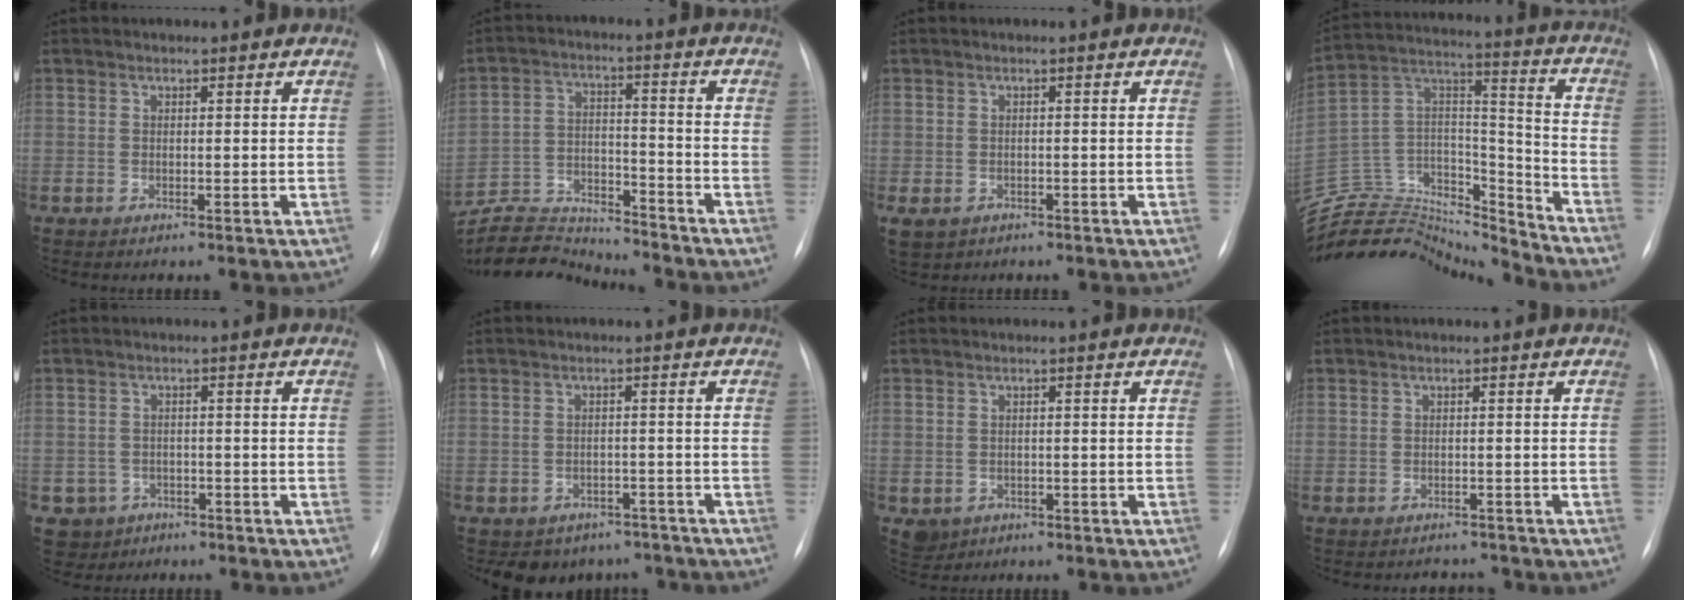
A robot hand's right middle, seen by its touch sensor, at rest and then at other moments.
{"total": 12.4, "force": [-12.3, 0.7, 0.8], "torque": [-0.019, 0.022, -0.209]}
{"total": 5.5, "force": [-3.0, 4.1, 2.2], "torque": [-0.054, -0.002, -0.036]}
{"total": 24.6, "force": [-23.6, 4.8, 5.0], "torque": [-0.123, 0.035, -0.388]}
{"total": 4.9, "force": [-2.6, 4.2, 0.0], "torque": [-0.003, 0.010, -0.036]}
{"total": 8.0, "force": [-6.4, 4.7, 0.7], "torque": [0.002, 0.017, -0.073]}
{"total": 2.6, "force": [-1.1, 2.3, 0.7], "torque": [-0.010, 0.002, -0.008]}
{"total": 2.4, "force": [-2.2, 0.8, -0.5], "torque": [0.008, 0.000, -0.029]}